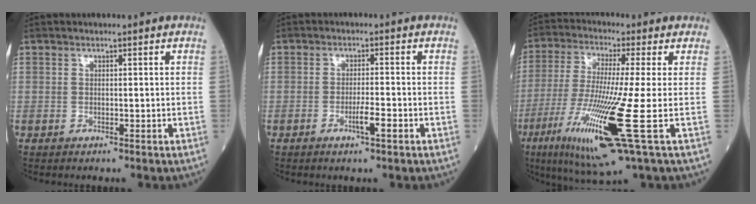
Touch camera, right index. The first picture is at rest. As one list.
[{"total": 2.9, "force": [-1.3, 0.0, 2.6], "torque": [-0.046, -0.001, -0.022]}, {"total": 16.1, "force": [-5.3, -0.5, 15.2], "torque": [-0.318, -0.043, -0.101]}]